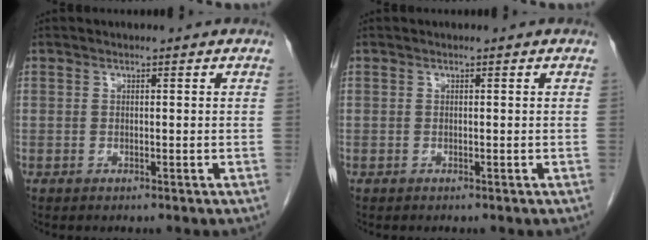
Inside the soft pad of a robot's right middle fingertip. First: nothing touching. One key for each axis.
{"total": 0.0}